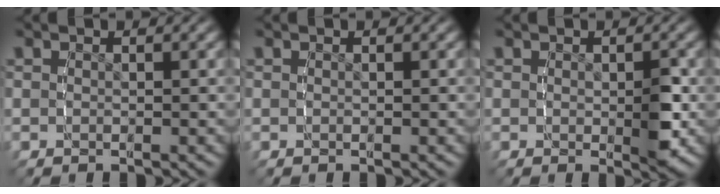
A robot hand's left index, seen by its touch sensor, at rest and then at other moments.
{"total": 0.0}
{"total": 1.9, "force": [-0.2, 0.7, 1.7], "torque": [-0.025, -0.011, 0.002]}